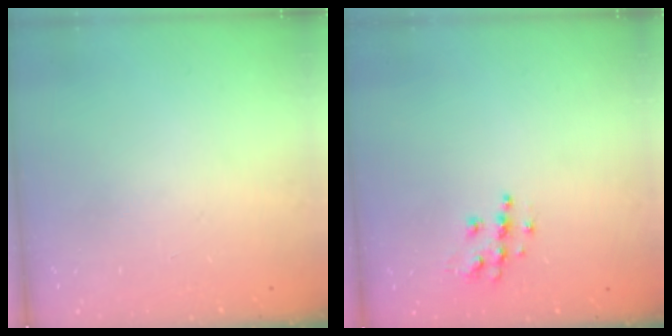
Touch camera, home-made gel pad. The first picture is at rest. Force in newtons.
{"total": 7.4, "press": 7.4, "slide": 0.2}